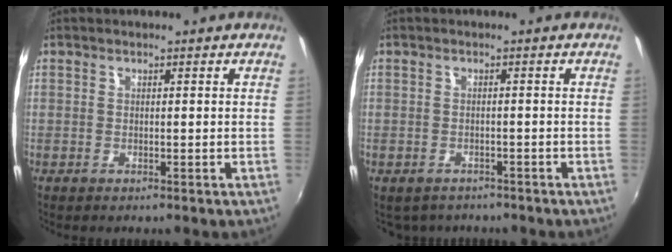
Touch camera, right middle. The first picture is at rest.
{"total": 3.3, "force": [-2.7, 1.9, 0.7], "torque": [-0.018, -0.009, -0.036]}